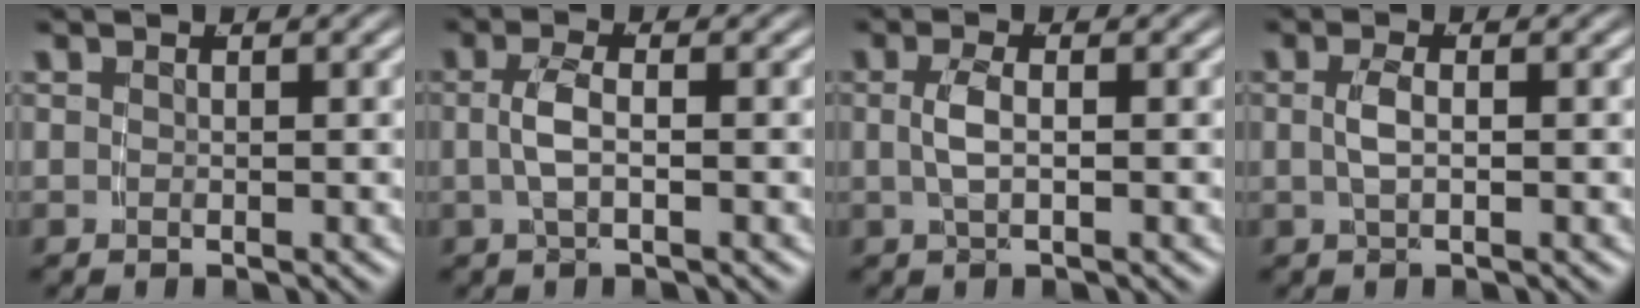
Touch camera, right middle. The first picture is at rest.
{"total": 2.2, "force": [-0.3, 0.2, 2.2], "torque": [-0.048, 0.000, -0.001]}
{"total": 1.9, "force": [-0.1, 0.1, 1.9], "torque": [-0.044, -0.001, 0.003]}
{"total": 1.7, "force": [-0.2, 0.0, 1.7], "torque": [-0.037, -0.001, 0.003]}